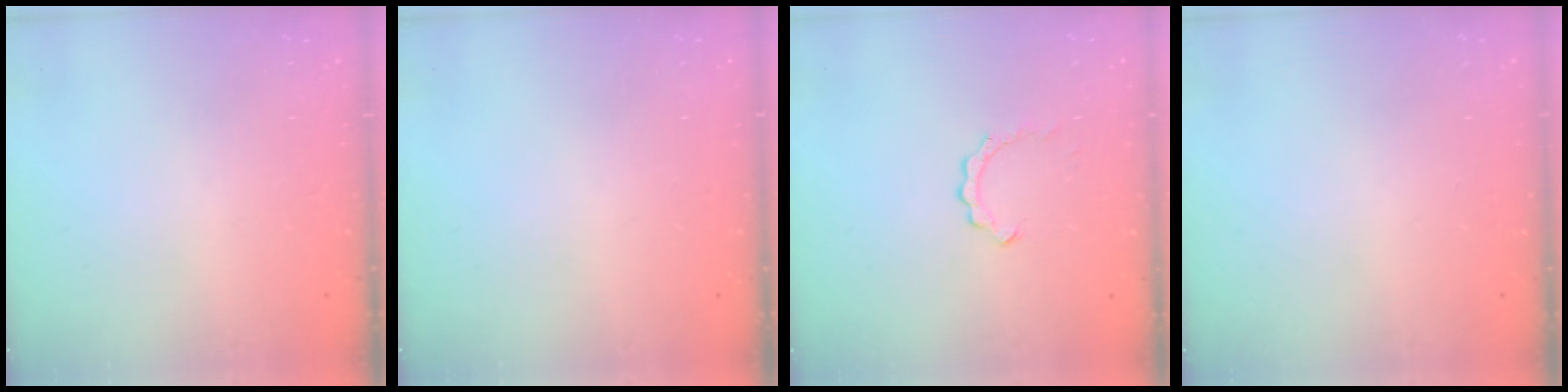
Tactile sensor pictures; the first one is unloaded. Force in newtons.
{"total": 0.0}
{"total": 2.3, "press": 2.3, "slide": 0.2}
{"total": 0.0}